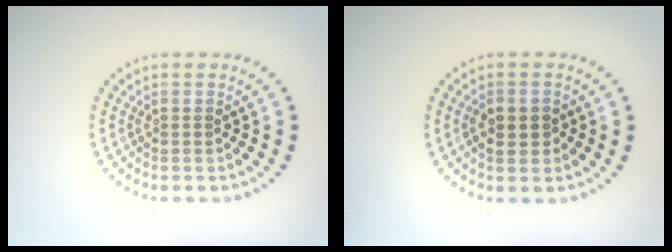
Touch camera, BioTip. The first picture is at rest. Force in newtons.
{"total": 2.0, "press": 2.0, "slide": 0.2}